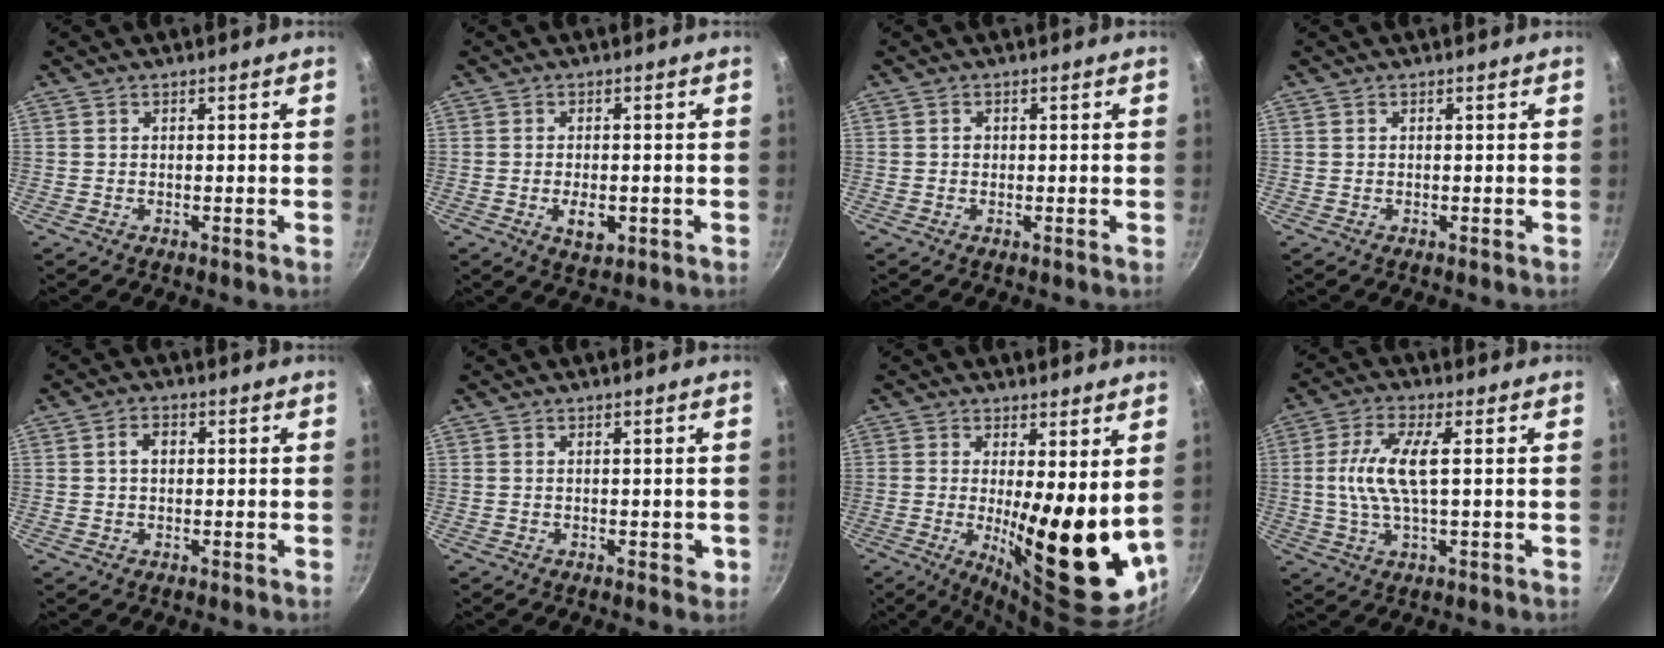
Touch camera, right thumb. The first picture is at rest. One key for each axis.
{"total": 4.6, "fx": -1.2, "fy": 2.5, "fz": 3.7, "tx": -0.060, "ty": 0.000, "tz": -0.014}
{"total": 0.7, "fx": 0.0, "fy": 0.7, "fz": 0.3, "tx": -0.002, "ty": 0.003, "tz": 0.000}
{"total": 0.0}
{"total": 2.9, "fx": 0.4, "fy": 2.1, "fz": 2.0, "tx": -0.020, "ty": 0.007, "tz": 0.004}
{"total": 2.0, "fx": -0.4, "fy": 0.9, "fz": 1.7, "tx": -0.017, "ty": -0.001, "tz": -0.004}
{"total": 17.4, "fx": 0.7, "fy": 5.1, "fz": 16.6, "tx": -0.213, "ty": -0.039, "tz": 0.021}
{"total": 9.6, "fx": 0.8, "fy": 3.1, "fz": 9.1, "tx": -0.195, "ty": 0.008, "tz": 0.011}